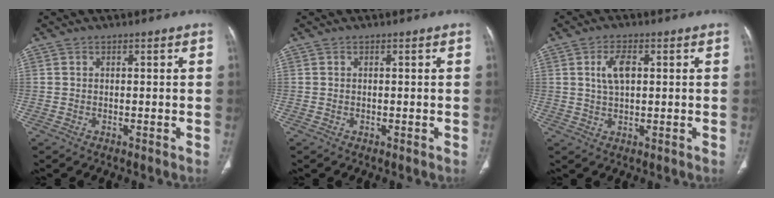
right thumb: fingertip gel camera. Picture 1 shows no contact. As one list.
[{"total": 0.0}, {"total": 4.9, "force": [1.2, 2.5, 4.1], "torque": [-0.082, 0.002, 0.024]}]